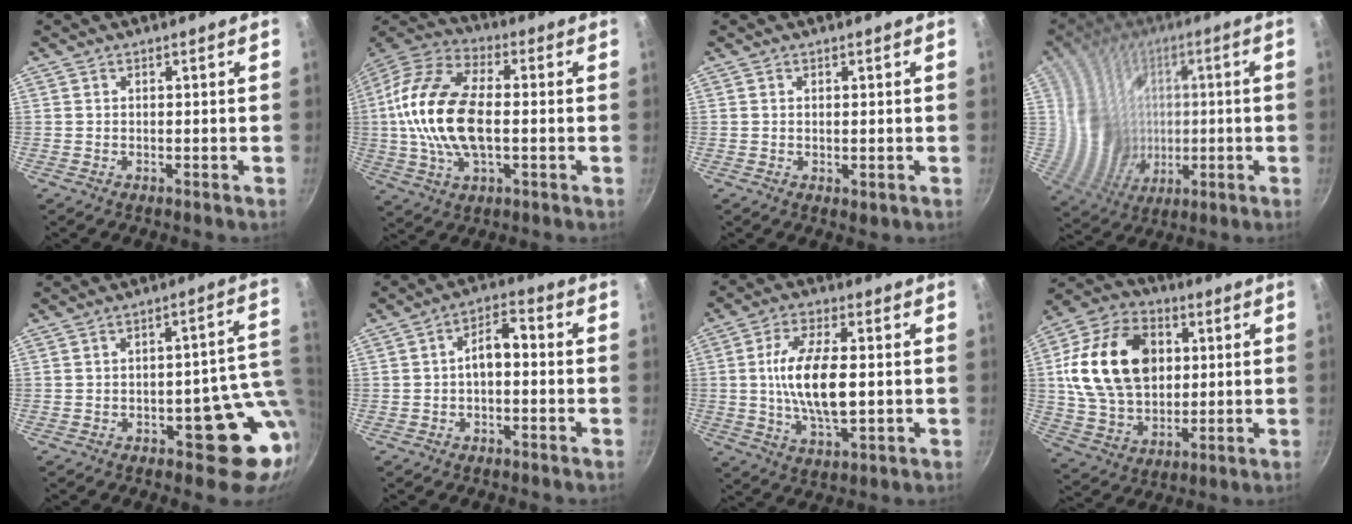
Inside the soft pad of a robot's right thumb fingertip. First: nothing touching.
{"total": 19.6, "force": [-0.3, 10.5, 16.5], "torque": [-0.320, 0.030, -0.019]}
{"total": 1.4, "force": [0.2, 0.7, 1.2], "torque": [-0.016, -0.004, 0.002]}
{"total": 10.5, "force": [0.6, 9.9, 3.3], "torque": [-0.028, -0.005, 0.017]}
{"total": 13.0, "force": [-1.9, 7.0, 10.8], "torque": [-0.056, 0.019, -0.014]}
{"total": 5.7, "force": [-0.6, 3.1, 4.8], "torque": [-0.062, 0.030, -0.016]}
{"total": 13.0, "force": [0.3, 5.5, 11.7], "torque": [-0.216, 0.005, 0.005]}
{"total": 21.9, "force": [3.8, 15.7, 14.7], "torque": [-0.237, 0.005, 0.067]}